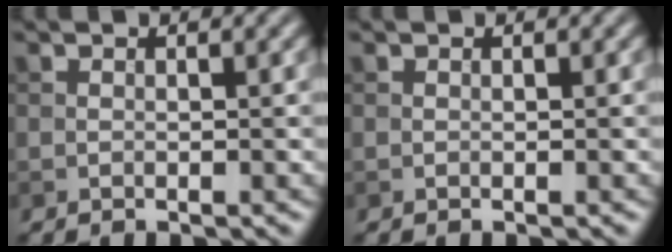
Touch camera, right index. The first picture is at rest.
{"total": 0.0}